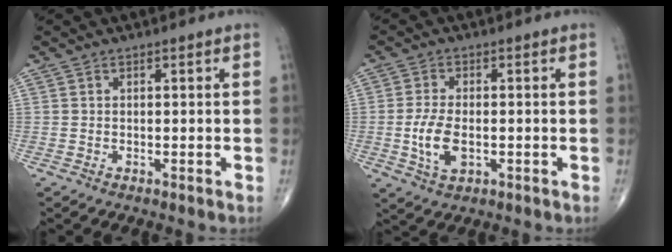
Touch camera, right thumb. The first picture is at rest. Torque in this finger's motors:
{"motor_torque": [-0.24, 0.14, 0.41, 0.34, 0.20]}